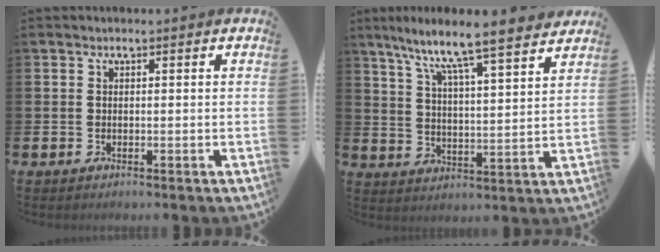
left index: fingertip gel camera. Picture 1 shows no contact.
{"total": 8.7, "force": [7.9, 0.0, 3.6], "torque": [-0.086, -0.064, 0.128]}